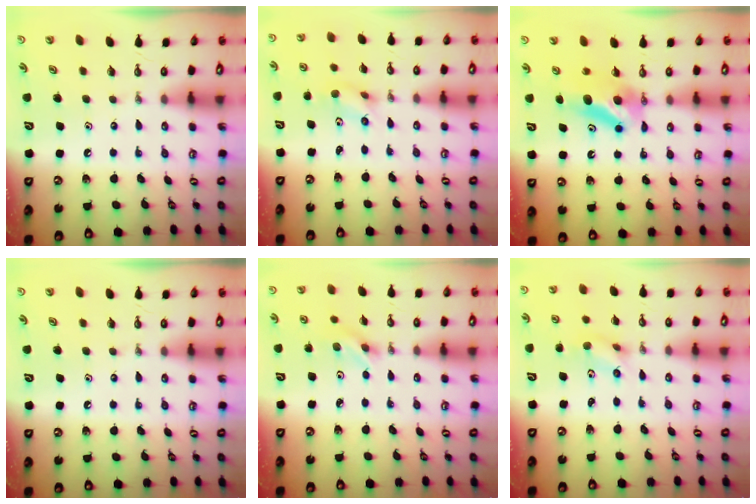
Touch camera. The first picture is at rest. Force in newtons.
{"total": 2.5, "press": 2.3, "slide": 0.9}
{"total": 9.6, "press": 5.7, "slide": 7.7}
{"total": 0.0}
{"total": 2.2, "press": 2.1, "slide": 0.6}
{"total": 2.5, "press": 2.3, "slide": 0.9}